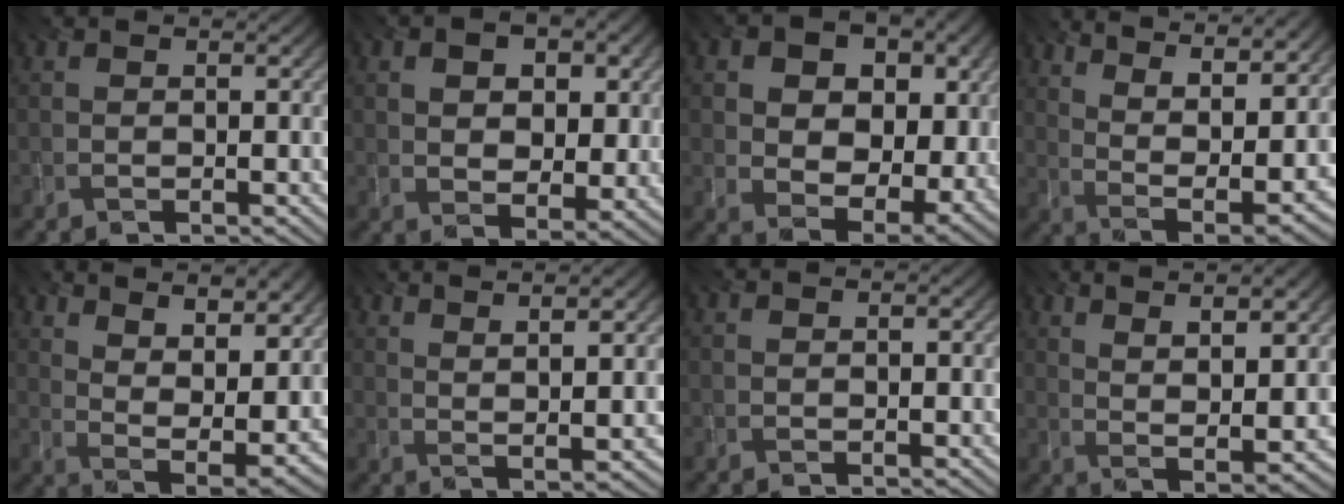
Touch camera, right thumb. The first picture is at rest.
{"total": 7.7, "force": [2.2, 4.8, 5.5], "torque": [-0.079, -0.006, 0.032]}
{"total": 13.1, "force": [3.5, 9.3, 8.5], "torque": [-0.163, 0.007, 0.054]}
{"total": 15.1, "force": [9.3, 5.3, 10.7], "torque": [-0.186, 0.015, 0.139]}
{"total": 14.6, "force": [9.7, 5.0, 9.7], "torque": [-0.164, 0.005, 0.134]}
{"total": 7.4, "force": [5.1, 0.7, 5.3], "torque": [-0.070, -0.002, 0.070]}
{"total": 0.0}
{"total": 10.1, "force": [6.1, 2.2, 7.8], "torque": [-0.125, 0.006, 0.089]}